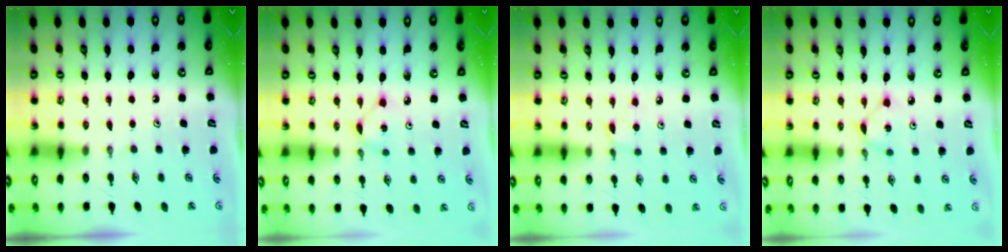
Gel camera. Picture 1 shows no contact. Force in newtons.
{"total": 1.5, "press": 1.5, "slide": 0.1}
{"total": 0.8, "press": 0.8, "slide": 0.1}
{"total": 1.5, "press": 1.5, "slide": 0.1}